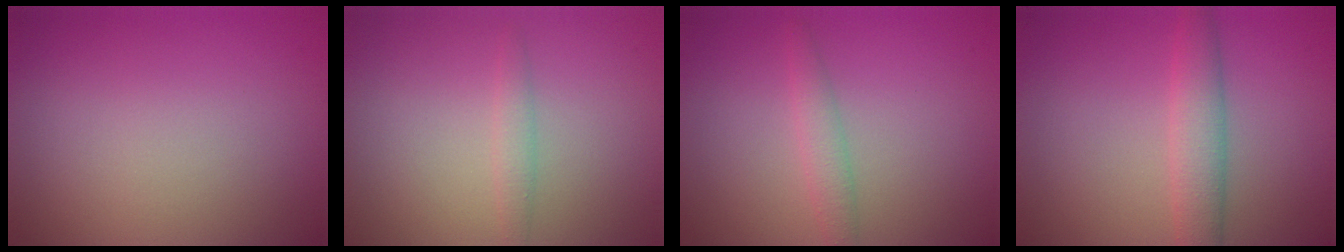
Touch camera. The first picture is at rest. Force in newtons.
{"total": 1.2, "press": 1.2, "slide": 0.1}
{"total": 1.7, "press": 1.7, "slide": 0.0}
{"total": 3.2, "press": 3.1, "slide": 0.3}